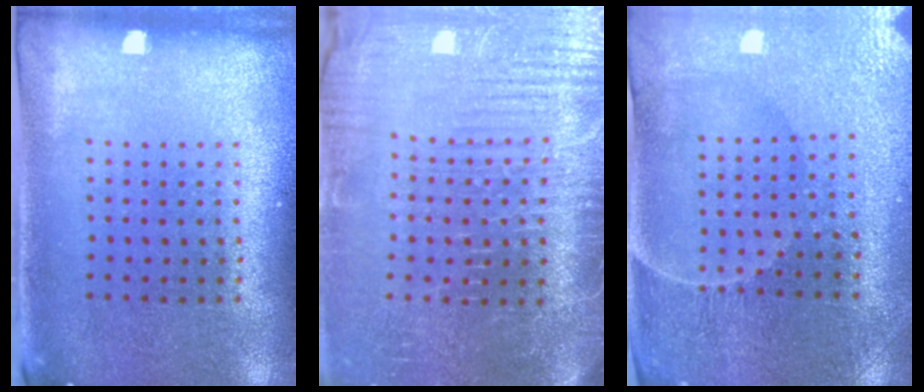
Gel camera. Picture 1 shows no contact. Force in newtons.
{"total": 4.3, "press": 4.1, "slide": 1.4}
{"total": 1.3, "press": 1.2, "slide": 0.3}